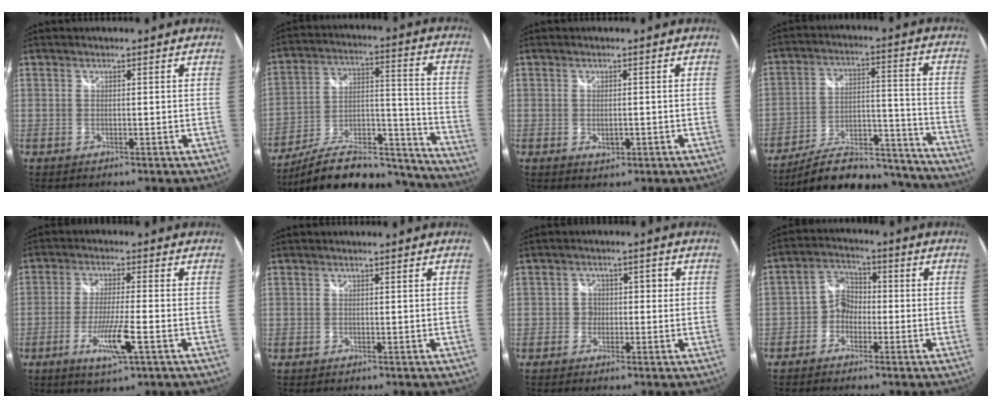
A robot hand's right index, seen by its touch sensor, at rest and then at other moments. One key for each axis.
{"total": 25.1, "fx": -21.3, "fy": 7.9, "fz": 10.8, "tx": -0.171, "ty": 0.029, "tz": -0.297}
{"total": 2.4, "fx": -0.5, "fy": 1.5, "fz": 1.8, "tx": -0.031, "ty": -0.005, "tz": -0.007}
{"total": 22.8, "fx": -20.0, "fy": 7.4, "fz": 8.1, "tx": -0.133, "ty": 0.038, "tz": -0.258}
{"total": 8.6, "fx": -3.5, "fy": 0.7, "fz": 7.8, "tx": -0.154, "ty": -0.016, "tz": -0.065}
{"total": 0.0}
{"total": 3.2, "fx": -1.0, "fy": 2.9, "fz": 0.6, "tx": -0.006, "ty": 0.009, "tz": -0.022}
{"total": 5.3, "fx": -2.0, "fy": 4.4, "fz": 2.1, "tx": -0.040, "ty": 0.018, "tz": -0.045}